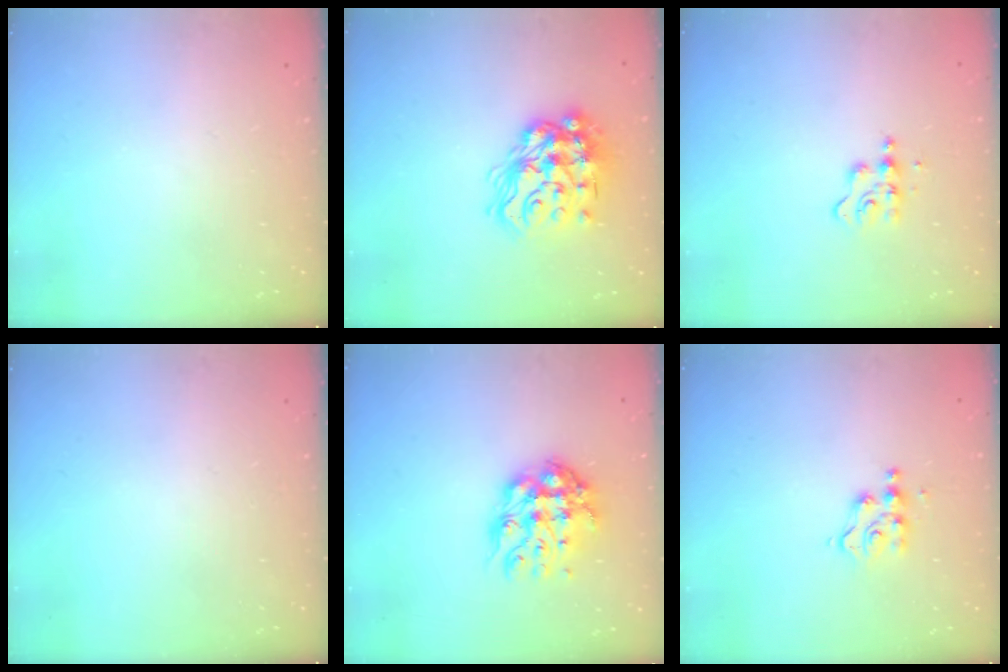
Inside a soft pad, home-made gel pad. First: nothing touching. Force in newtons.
{"total": 18.1, "press": 18.1, "slide": 1.3}
{"total": 6.1, "press": 6.0, "slide": 1.0}
{"total": 0.0}
{"total": 11.3, "press": 11.2, "slide": 0.8}
{"total": 4.1, "press": 4.1, "slide": 0.1}